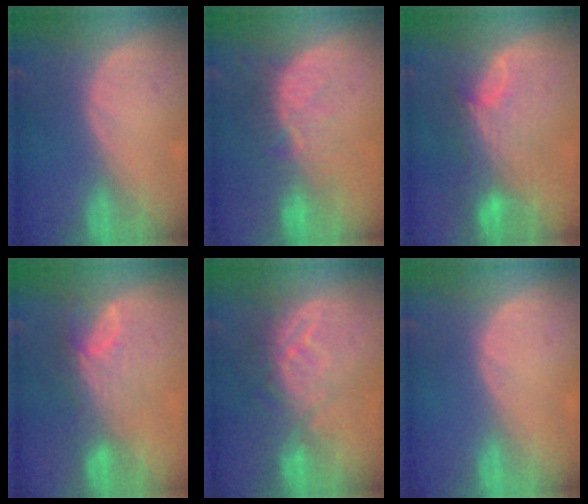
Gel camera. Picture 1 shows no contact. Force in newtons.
{"total": 8.2, "press": 7.3, "slide": 3.7}
{"total": 9.2, "press": 8.0, "slide": 4.5}
{"total": 7.8, "press": 6.7, "slide": 4.1}
{"total": 9.4, "press": 8.2, "slide": 4.6}
{"total": 0.0}